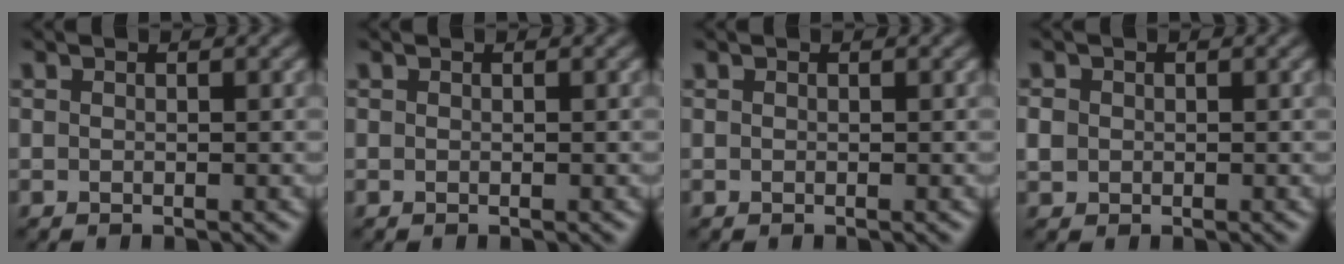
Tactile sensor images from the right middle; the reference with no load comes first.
{"total": 0.0}
{"total": 0.0}
{"total": 1.4, "force": [0.0, 1.3, 0.5], "torque": [-0.008, -0.001, -0.003]}